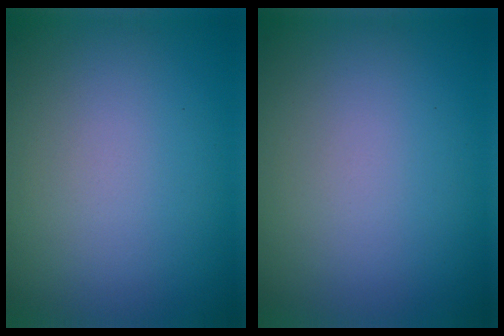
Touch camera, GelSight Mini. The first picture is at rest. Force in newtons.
{"total": 0.0}